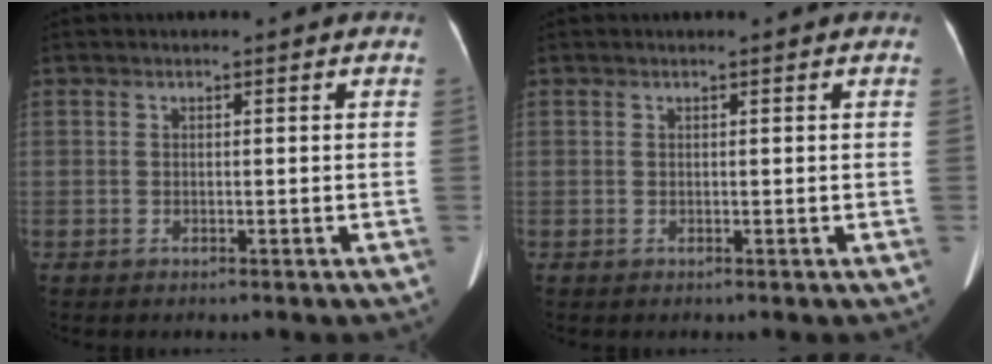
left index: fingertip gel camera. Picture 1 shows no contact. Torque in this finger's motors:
{"motor_torque": [-0.03, 0.04, -0.01, 0.01]}